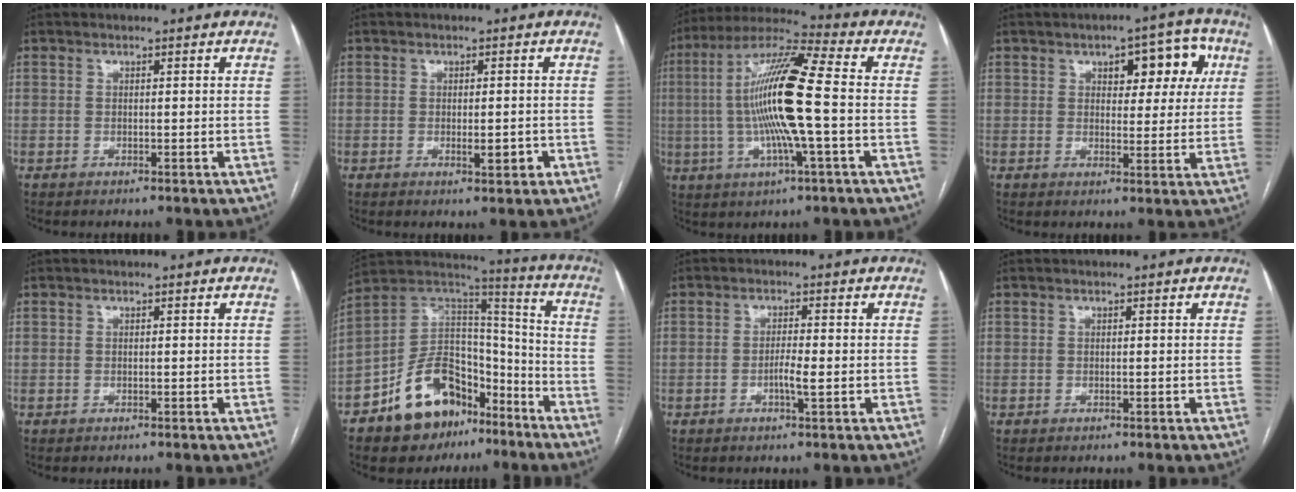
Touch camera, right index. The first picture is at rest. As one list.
[{"total": 2.7, "force": [-0.9, 0.7, 2.5], "torque": [-0.042, -0.003, -0.008]}, {"total": 16.4, "force": [-0.7, 0.5, 16.3], "torque": [-0.317, 0.009, -0.022]}, {"total": 8.2, "force": [3.3, 4.0, 6.4], "torque": [-0.065, 0.025, 0.040]}, {"total": 0.0}, {"total": 17.4, "force": [-10.6, 10.2, 9.2], "torque": [-0.162, 0.052, -0.175]}, {"total": 2.9, "force": [-0.8, 0.0, 2.8], "torque": [-0.054, -0.002, -0.015]}, {"total": 0.0}]